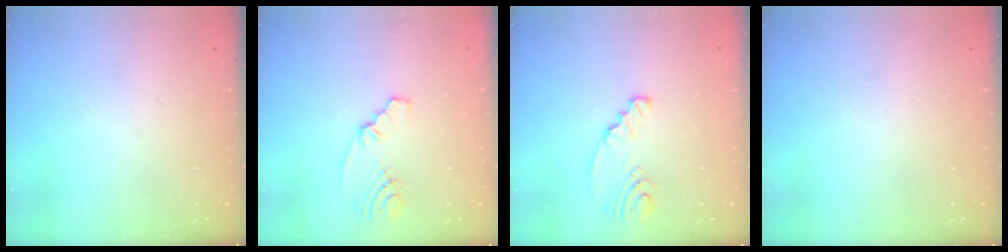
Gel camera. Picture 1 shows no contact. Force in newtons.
{"total": 4.7, "press": 3.0, "slide": 3.7}
{"total": 3.4, "press": 3.4, "slide": 0.3}
{"total": 0.0}